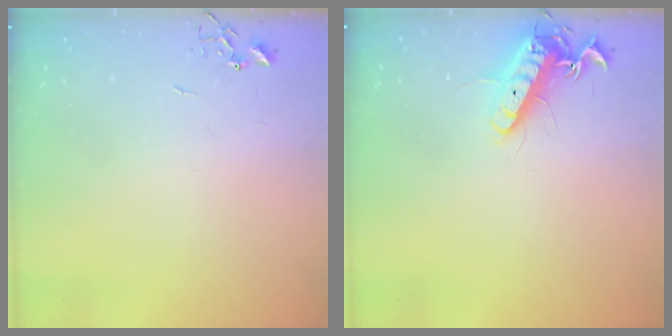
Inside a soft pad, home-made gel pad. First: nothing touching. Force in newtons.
{"total": 12.7, "press": 12.6, "slide": 1.5}